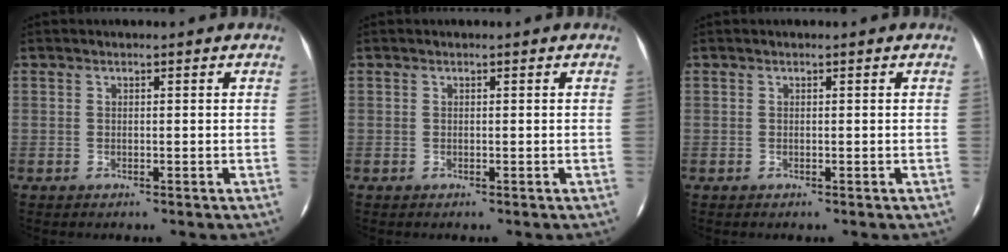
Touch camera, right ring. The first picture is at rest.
{"total": 0.0}
{"total": 0.0}